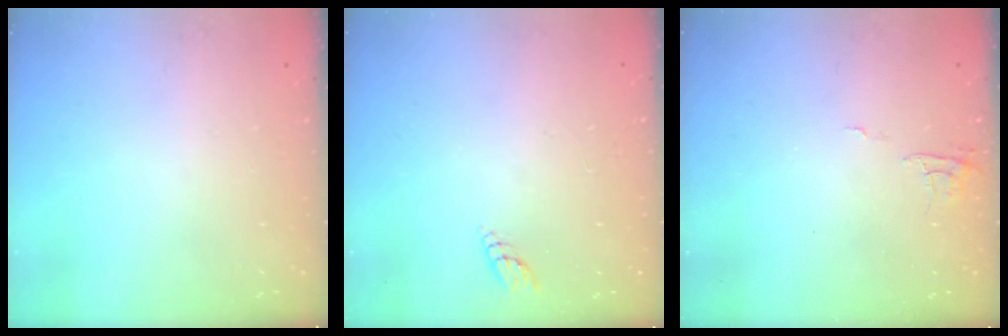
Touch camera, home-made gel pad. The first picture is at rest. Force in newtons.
{"total": 2.9, "press": 2.9, "slide": 0.3}
{"total": 5.0, "press": 5.0, "slide": 0.4}